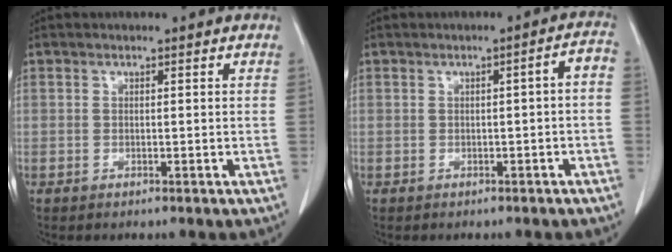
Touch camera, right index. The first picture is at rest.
{"total": 2.8, "force": [-0.7, 0.4, 2.7], "torque": [-0.028, 0.012, -0.011]}